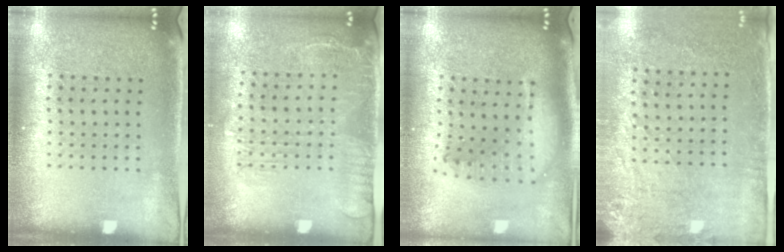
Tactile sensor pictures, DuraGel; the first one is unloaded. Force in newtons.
{"total": 1.6, "press": 1.2, "slide": 1.0}
{"total": 2.0, "press": 1.6, "slide": 1.2}
{"total": 2.8, "press": 2.3, "slide": 1.6}